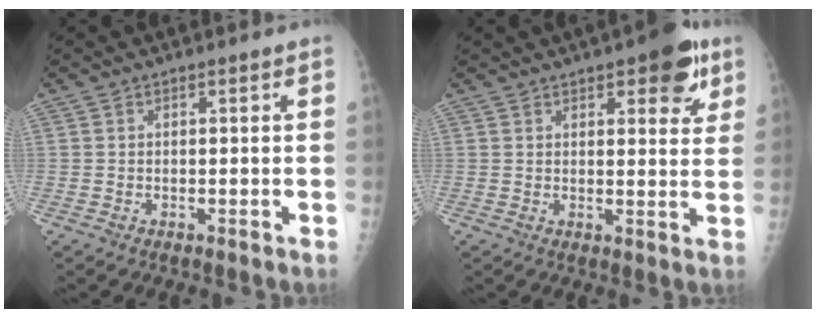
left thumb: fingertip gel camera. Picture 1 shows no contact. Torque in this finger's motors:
{"motor_torque": [0.98, 0.82, 0.69, -0.51, 0.07]}